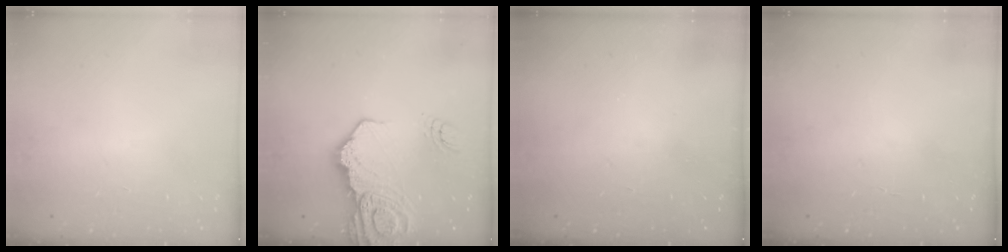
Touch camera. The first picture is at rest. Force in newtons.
{"total": 18.1, "press": 17.9, "slide": 2.1}
{"total": 0.0}
{"total": 0.9, "press": 0.9, "slide": 0.1}